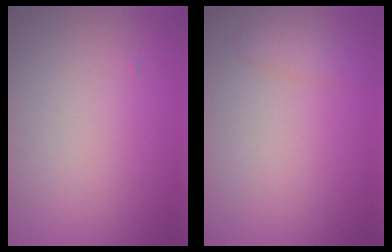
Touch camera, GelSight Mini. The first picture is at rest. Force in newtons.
{"total": 1.5, "press": 1.5, "slide": 0.1}